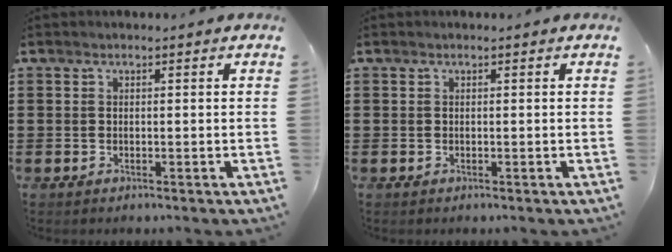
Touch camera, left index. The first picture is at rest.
{"total": 0.0}